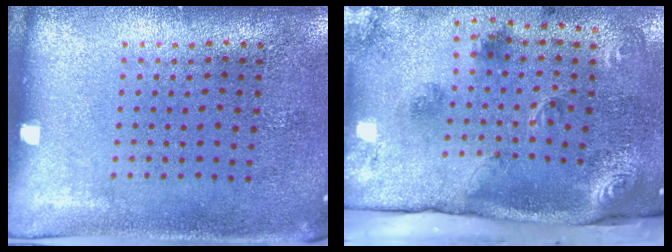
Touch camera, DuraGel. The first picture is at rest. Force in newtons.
{"total": 3.2, "press": 2.0, "slide": 2.5}